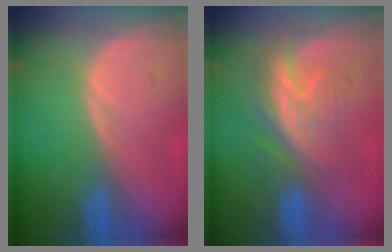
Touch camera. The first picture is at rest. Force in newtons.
{"total": 8.2, "press": 7.3, "slide": 3.6}